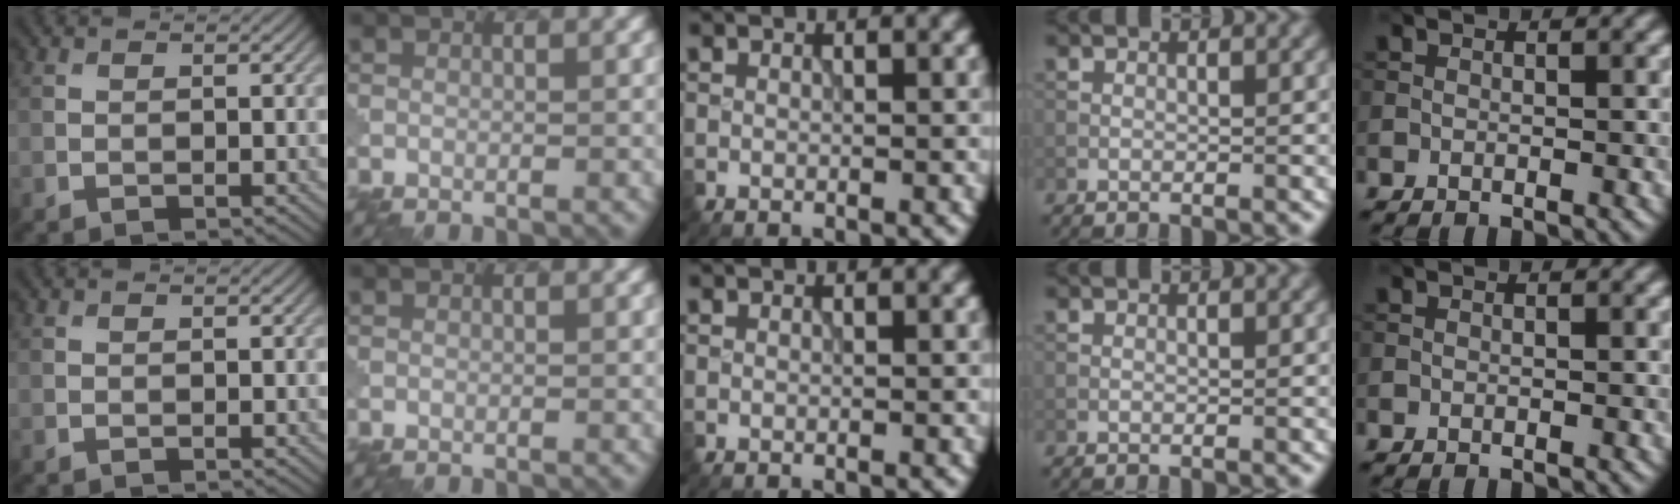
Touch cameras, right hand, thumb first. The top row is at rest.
{}